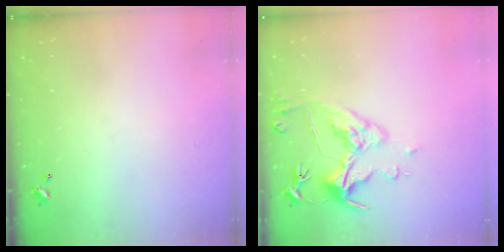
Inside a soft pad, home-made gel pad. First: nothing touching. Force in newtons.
{"total": 6.6, "press": 6.5, "slide": 1.5}